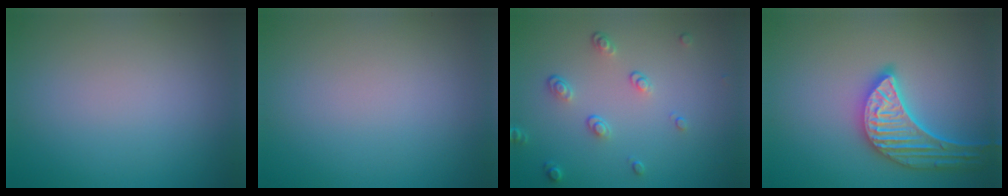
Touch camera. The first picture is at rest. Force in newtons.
{"total": 0.0}
{"total": 2.2, "press": 1.4, "slide": 1.7}
{"total": 4.9, "press": 4.5, "slide": 2.0}